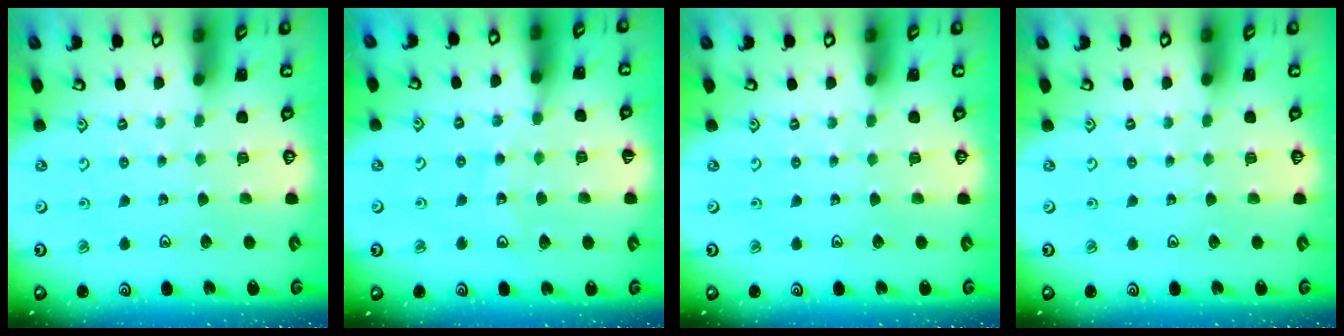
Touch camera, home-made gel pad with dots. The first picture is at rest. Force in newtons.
{"total": 10.7, "press": 10.3, "slide": 3.0}
{"total": 0.0}
{"total": 0.0}